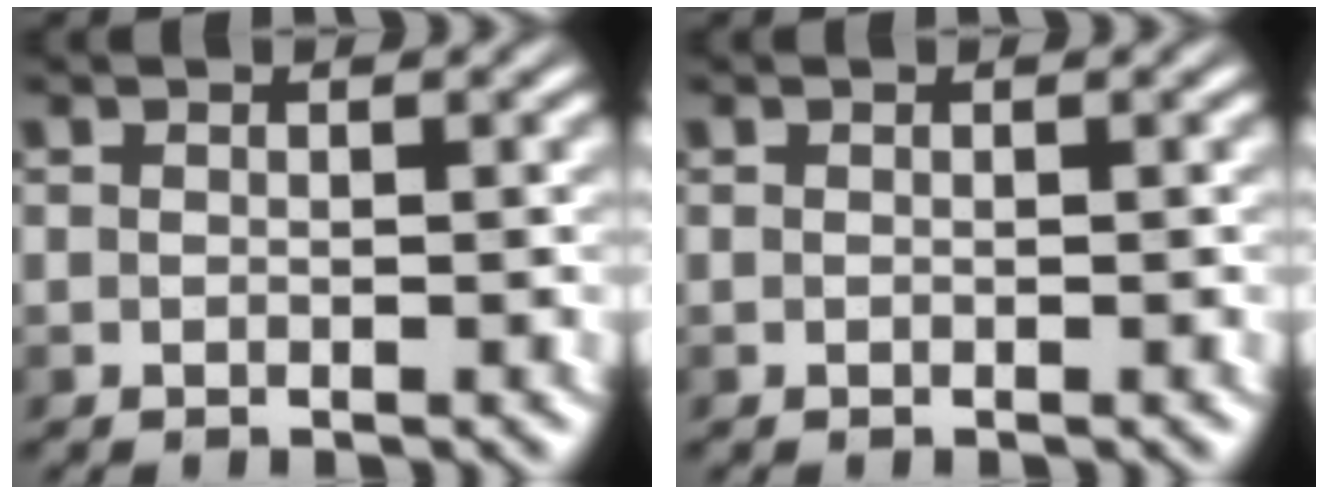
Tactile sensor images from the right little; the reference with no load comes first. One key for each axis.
{"total": 0.0}